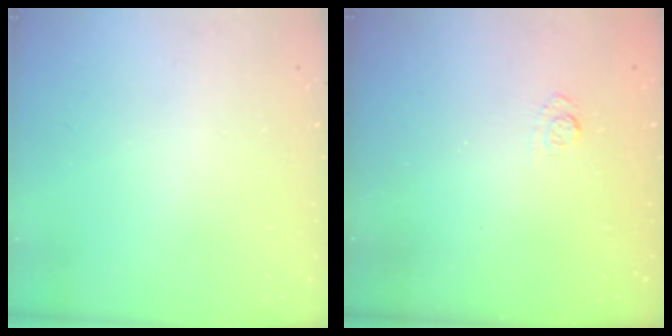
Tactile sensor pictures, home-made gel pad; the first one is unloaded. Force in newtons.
{"total": 2.7, "press": 2.3, "slide": 1.5}